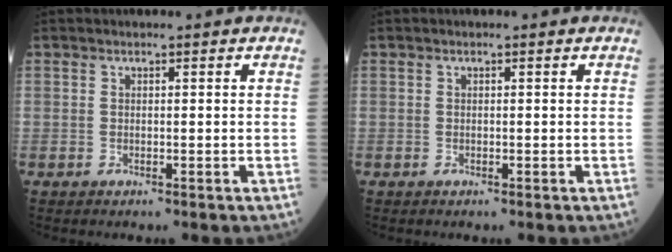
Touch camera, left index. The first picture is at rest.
{"total": 0.0}